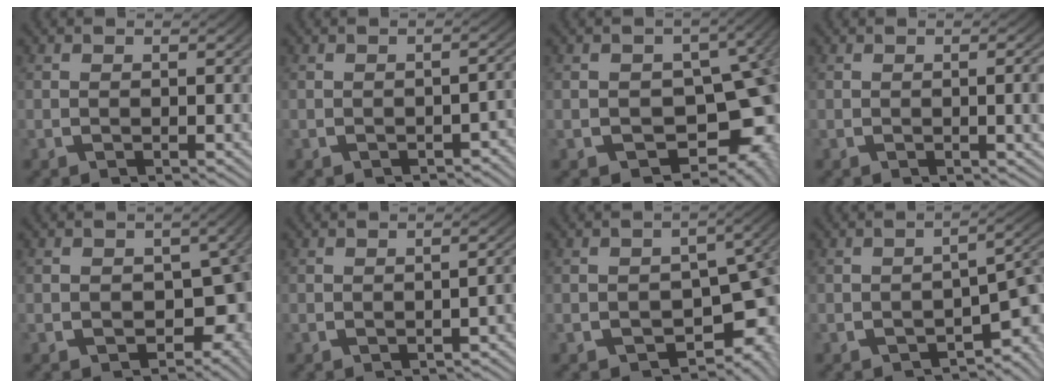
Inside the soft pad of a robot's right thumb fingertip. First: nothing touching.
{"total": 1.9, "force": [-1.6, 0.4, 0.9], "torque": [-0.014, -0.002, -0.021]}
{"total": 12.4, "force": [-1.9, 9.4, 7.9], "torque": [-0.115, -0.050, -0.013]}
{"total": 2.0, "force": [-0.1, 0.3, 1.9], "torque": [-0.019, 0.003, -0.002]}
{"total": 7.9, "force": [-1.1, 5.8, 5.2], "torque": [-0.068, -0.041, -0.001]}
{"total": 1.7, "force": [-1.1, 0.4, 1.3], "torque": [-0.016, 0.002, -0.014]}
{"total": 9.5, "force": [-2.0, 6.6, 6.6], "torque": [-0.080, -0.025, -0.019]}
{"total": 6.1, "force": [-1.8, 3.1, 4.9], "torque": [-0.058, -0.008, -0.019]}